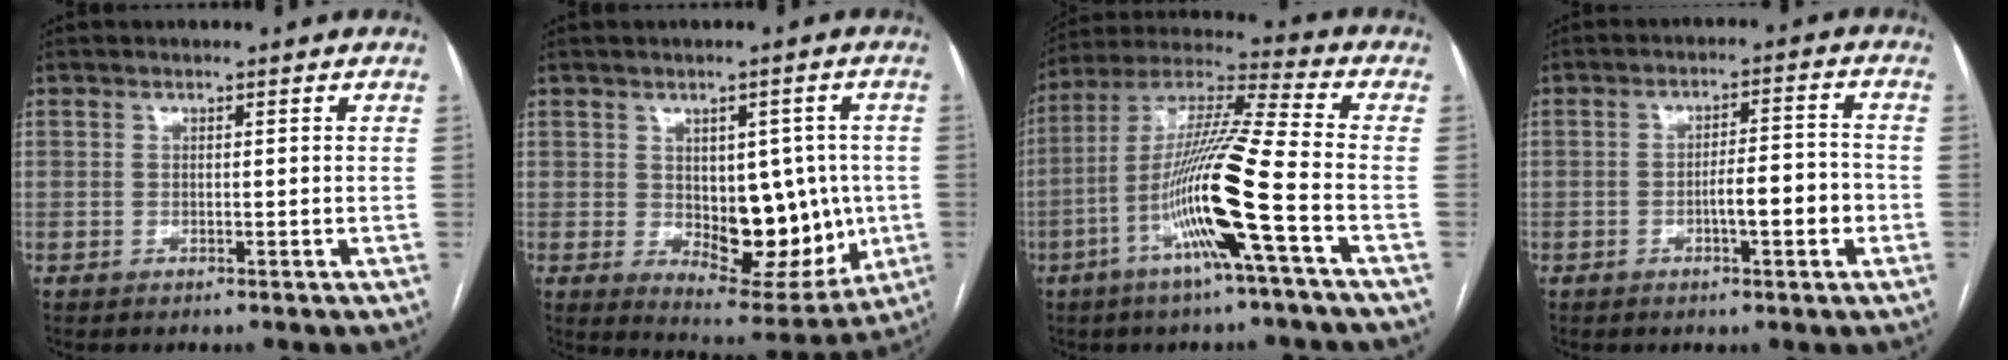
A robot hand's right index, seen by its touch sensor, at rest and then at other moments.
{"total": 13.1, "force": [-0.8, 7.0, 11.1], "torque": [-0.139, 0.000, 0.013]}
{"total": 16.2, "force": [-5.6, -1.1, 15.1], "torque": [-0.299, -0.004, -0.113]}
{"total": 9.5, "force": [-3.1, 1.4, 8.9], "torque": [-0.147, 0.015, -0.047]}